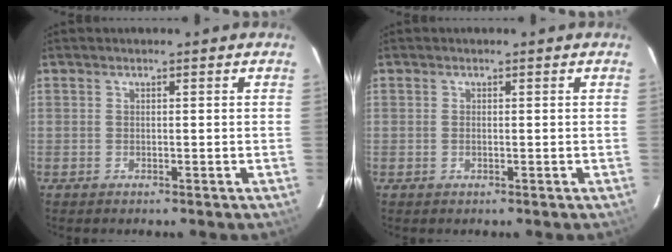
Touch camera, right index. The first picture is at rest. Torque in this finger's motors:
{"motor_torque": [-0.09, 0.05, -0.09, 0.00]}